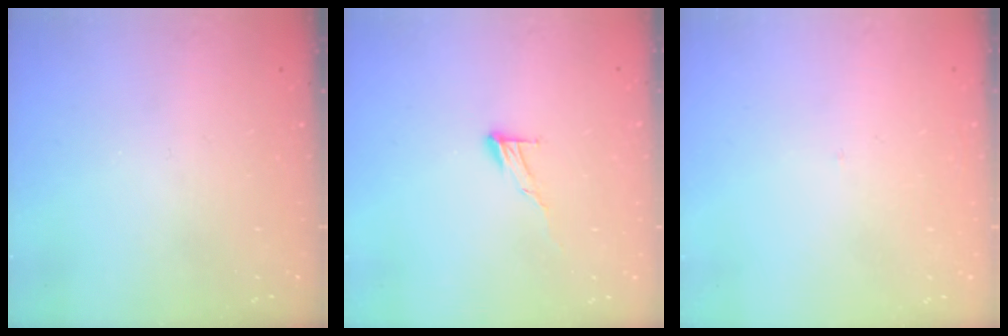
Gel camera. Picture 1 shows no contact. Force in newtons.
{"total": 6.9, "press": 6.8, "slide": 0.4}
{"total": 1.7, "press": 1.6, "slide": 0.1}